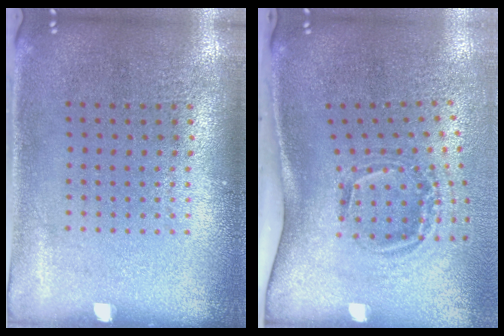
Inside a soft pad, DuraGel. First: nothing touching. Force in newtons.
{"total": 2.1, "press": 1.2, "slide": 1.6}